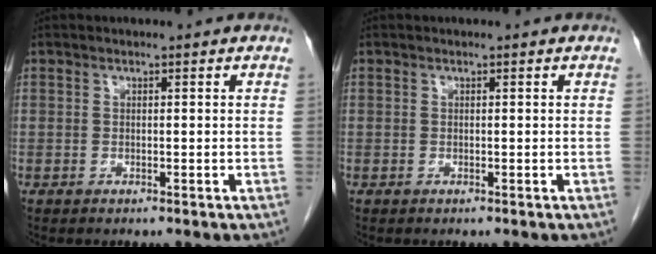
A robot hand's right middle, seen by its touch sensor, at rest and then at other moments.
{"total": 0.0}